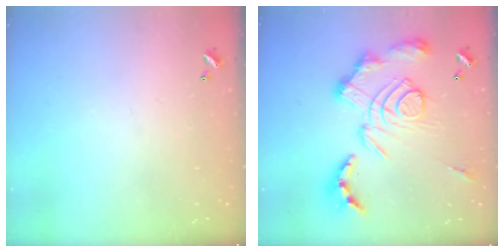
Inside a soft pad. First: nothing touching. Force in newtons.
{"total": 3.3, "press": 2.6, "slide": 2.0}